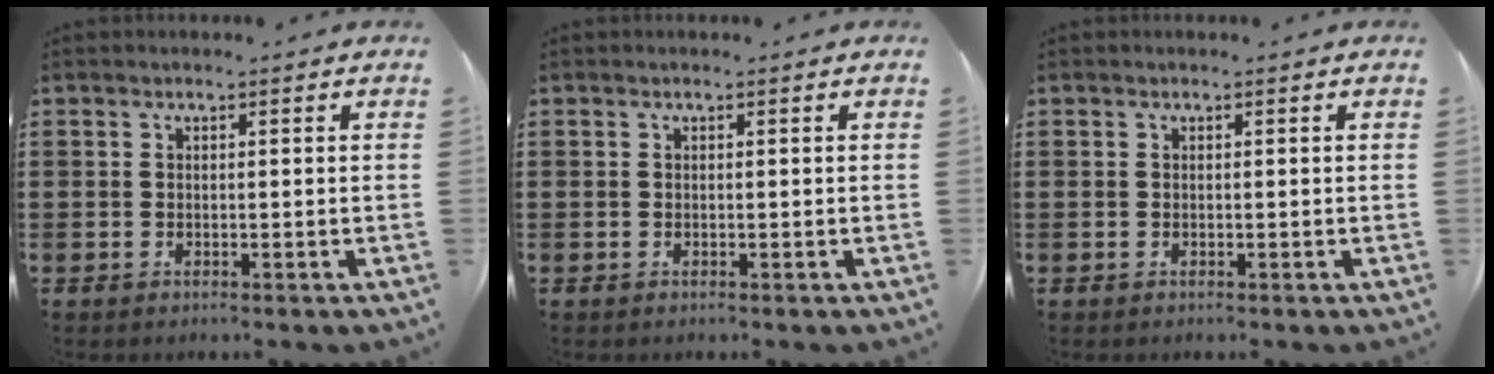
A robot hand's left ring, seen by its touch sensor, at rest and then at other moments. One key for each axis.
{"total": 0.0}
{"total": 0.0}